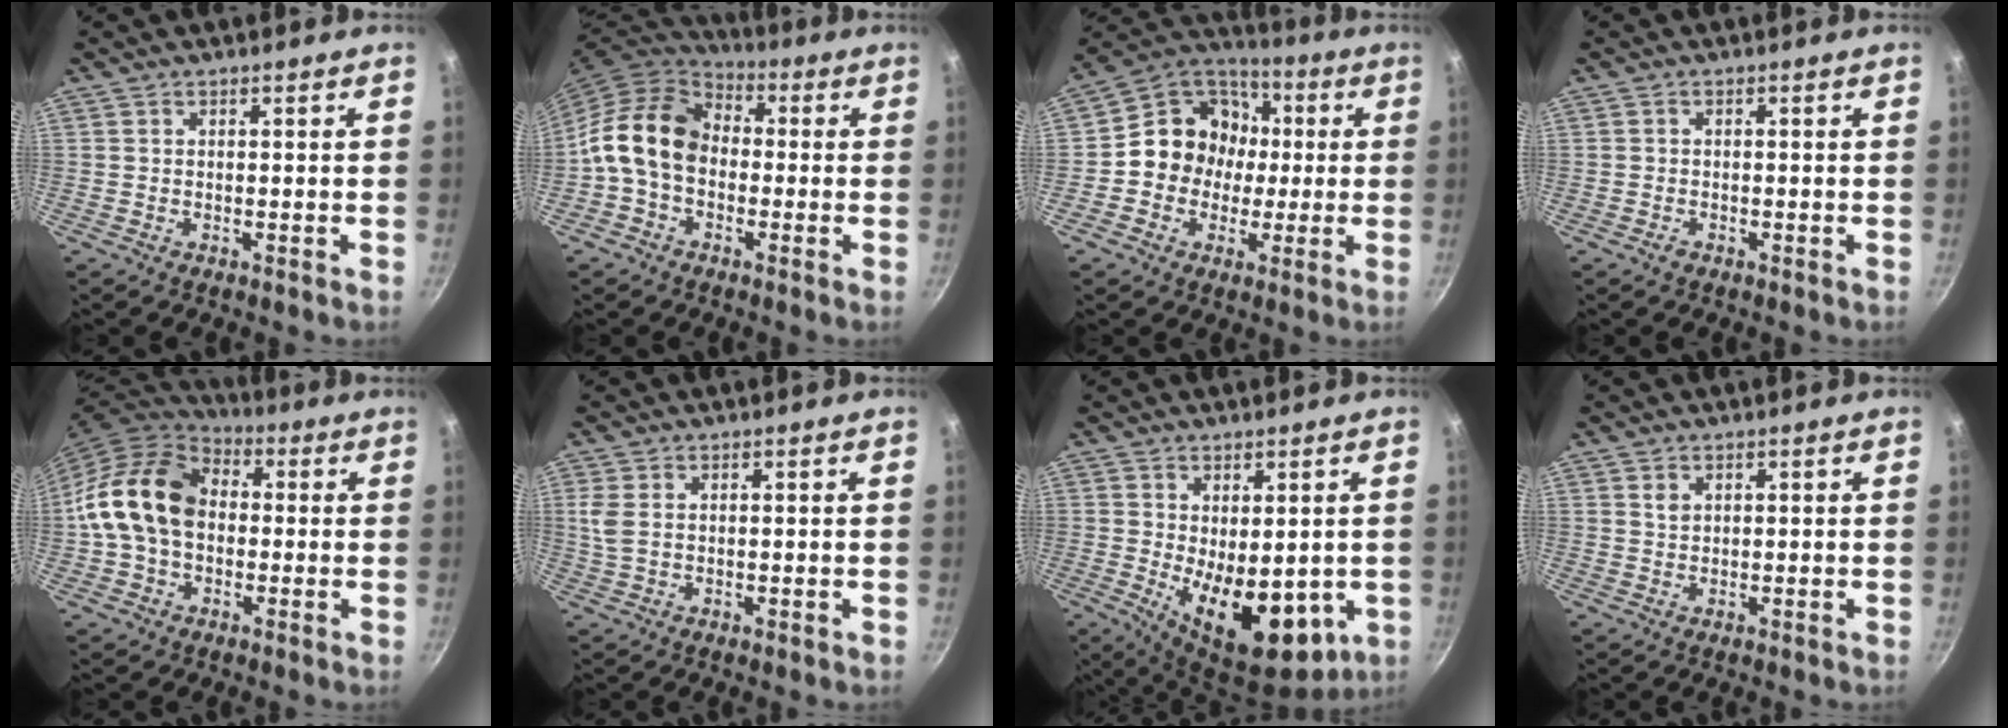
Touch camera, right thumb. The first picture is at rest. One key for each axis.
{"total": 13.2, "fx": -1.0, "fy": 9.8, "fz": 8.7, "tx": -0.131, "ty": 0.035, "tz": -0.039}
{"total": 14.0, "fx": -0.1, "fy": 12.6, "fz": 6.1, "tx": -0.053, "ty": 0.030, "tz": -0.023}
{"total": 1.0, "fx": -0.7, "fy": 0.6, "fz": 0.4, "tx": -0.009, "ty": 0.003, "tz": -0.013}
{"total": 16.5, "fx": 0.1, "fy": 12.1, "fz": 11.2, "tx": -0.185, "ty": 0.034, "tz": -0.012}
{"total": 3.4, "fx": 0.8, "fy": 2.0, "fz": 2.7, "tx": -0.059, "ty": 0.002, "tz": 0.020}
{"total": 14.3, "fx": -1.7, "fy": 7.8, "fz": 11.9, "tx": -0.149, "ty": -0.031, "tz": -0.007}
{"total": 1.5, "fx": 0.7, "fy": 1.0, "fz": 0.8, "tx": -0.012, "ty": 0.000, "tz": 0.014}